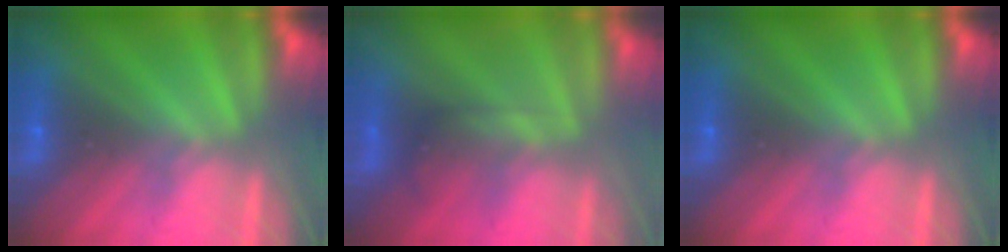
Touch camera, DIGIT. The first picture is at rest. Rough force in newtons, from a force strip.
{"total": 4.7}
{"total": 0.0}